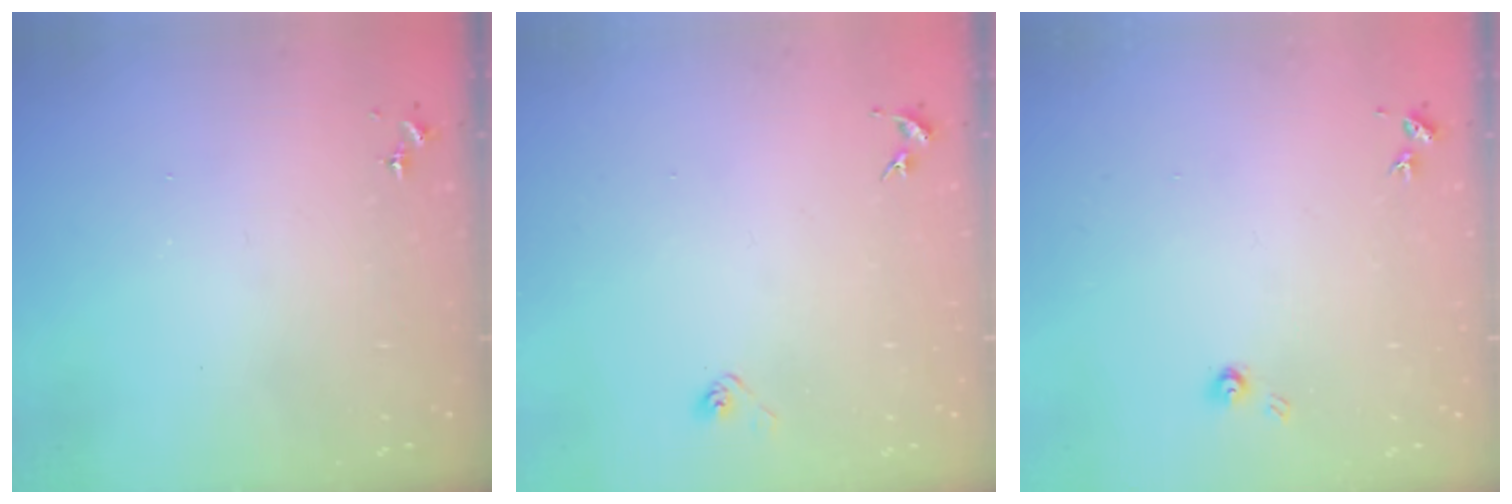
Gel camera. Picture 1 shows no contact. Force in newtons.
{"total": 3.8, "press": 3.7, "slide": 1.0}
{"total": 3.8, "press": 3.7, "slide": 0.2}